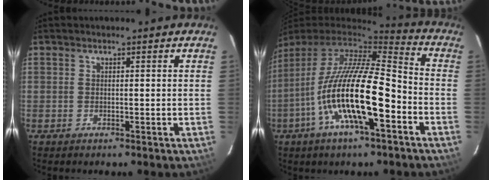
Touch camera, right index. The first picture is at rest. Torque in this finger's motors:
{"motor_torque": [1.22, -0.57, 1.05, 0.21]}